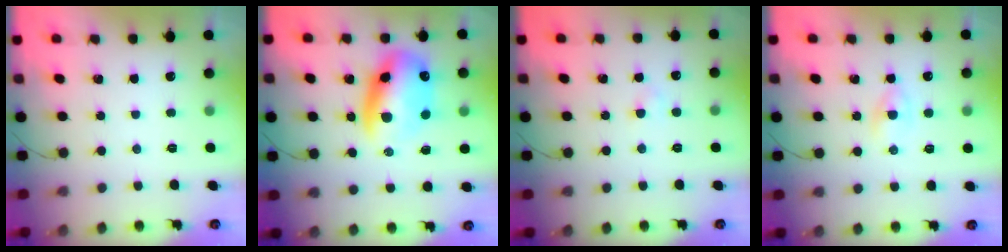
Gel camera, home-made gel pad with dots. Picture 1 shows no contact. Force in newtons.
{"total": 12.7, "press": 12.2, "slide": 3.5}
{"total": 1.9, "press": 1.7, "slide": 0.8}
{"total": 2.7, "press": 2.4, "slide": 1.1}